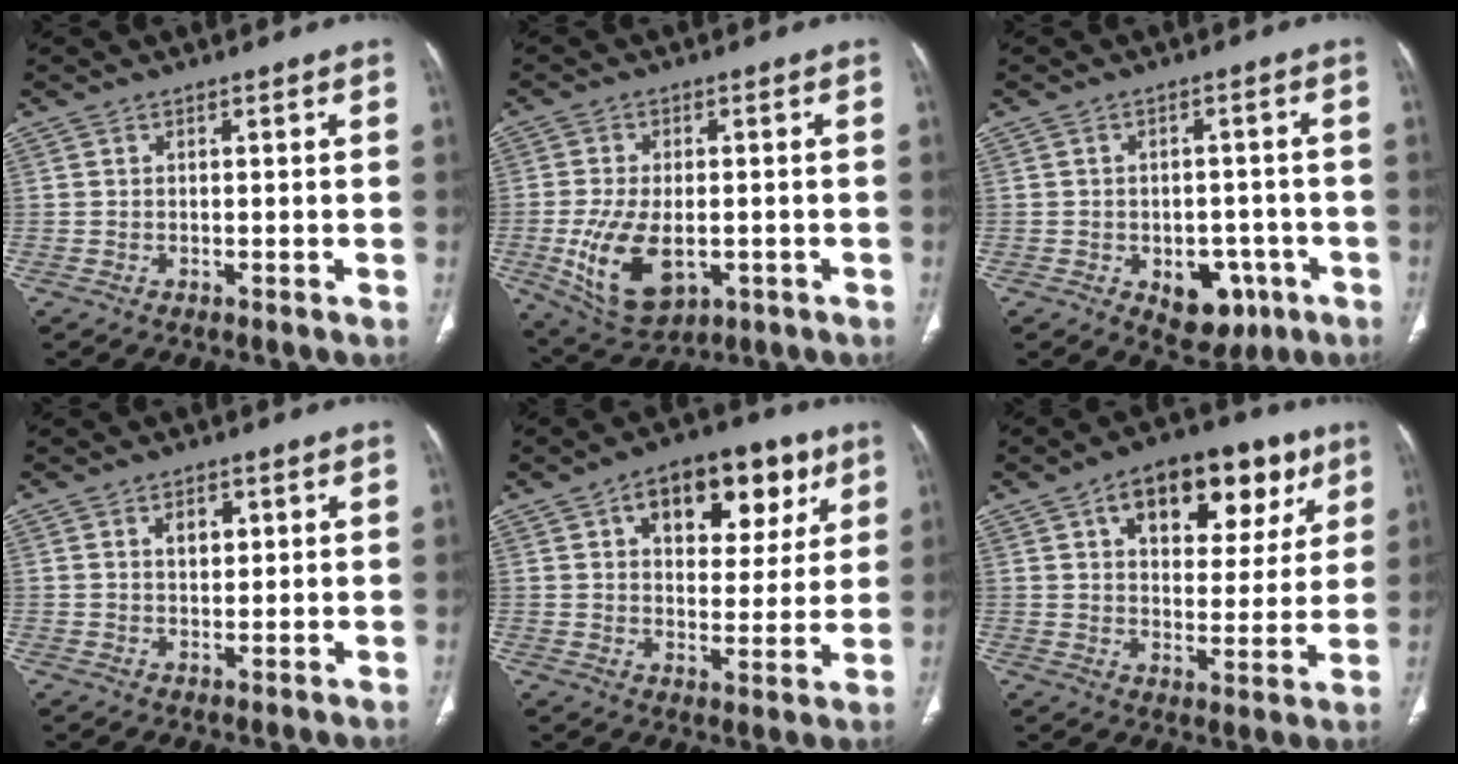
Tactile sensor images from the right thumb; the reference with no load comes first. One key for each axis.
{"total": 12.6, "fx": -3.0, "fy": 7.1, "fz": 10.0, "tx": -0.183, "ty": -0.005, "tz": -0.034}
{"total": 9.1, "fx": -3.7, "fy": 6.1, "fz": 5.7, "tx": -0.040, "ty": 0.020, "tz": -0.035}
{"total": 3.5, "fx": 1.3, "fy": 2.2, "fz": 2.4, "tx": -0.026, "ty": -0.005, "tz": 0.022}
{"total": 16.7, "fx": 7.4, "fy": 9.8, "fz": 11.4, "tx": -0.108, "ty": -0.009, "tz": 0.108}
{"total": 19.2, "fx": 8.9, "fy": 10.8, "fz": 13.1, "tx": -0.137, "ty": -0.007, "tz": 0.129}